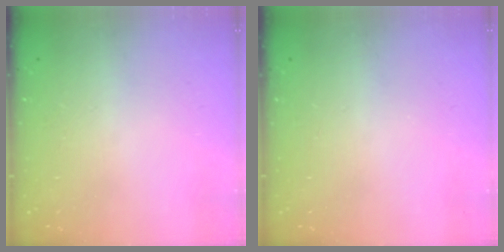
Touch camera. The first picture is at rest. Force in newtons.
{"total": 0.0}